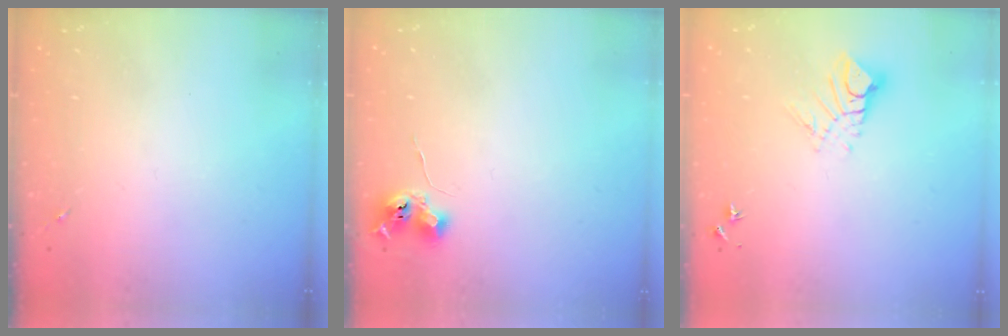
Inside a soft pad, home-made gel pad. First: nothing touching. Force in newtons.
{"total": 6.2, "press": 6.1, "slide": 0.8}
{"total": 9.1, "press": 9.0, "slide": 1.0}